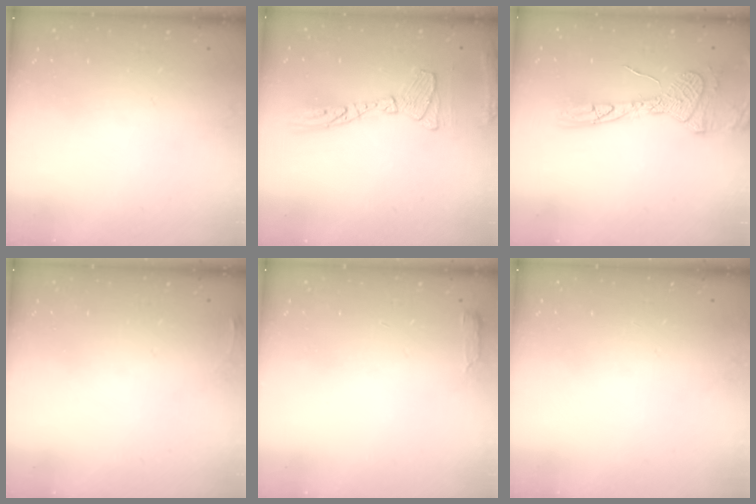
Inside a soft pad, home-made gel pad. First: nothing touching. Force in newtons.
{"total": 14.2, "press": 14.1, "slide": 1.2}
{"total": 14.2, "press": 14.2, "slide": 1.3}
{"total": 3.6, "press": 3.5, "slide": 0.6}
{"total": 2.9, "press": 2.8, "slide": 0.6}
{"total": 13.0, "press": 3.6, "slide": 12.5}